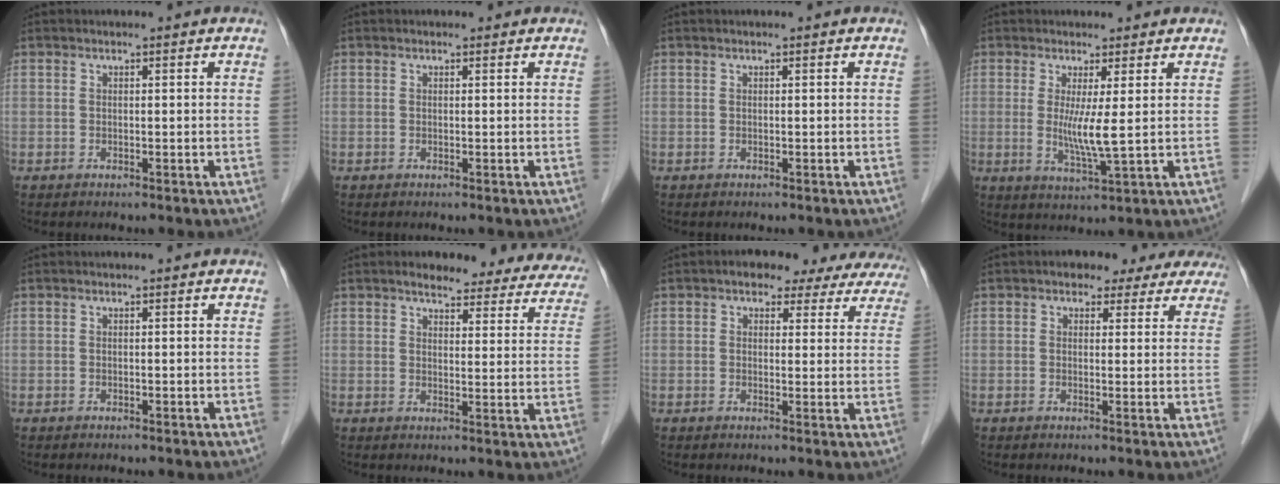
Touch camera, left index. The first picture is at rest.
{"total": 0.0}
{"total": 0.0}
{"total": 5.0, "force": [0.6, -0.3, 4.9], "torque": [-0.100, -0.019, 0.015]}
{"total": 0.0}
{"total": 18.1, "force": [16.0, 5.6, 6.3], "torque": [-0.048, -0.003, 0.166]}
{"total": 11.5, "force": [9.3, 5.2, 4.4], "torque": [-0.027, 0.023, 0.089]}
{"total": 7.0, "force": [5.4, 4.0, 2.1], "torque": [-0.006, 0.017, 0.051]}